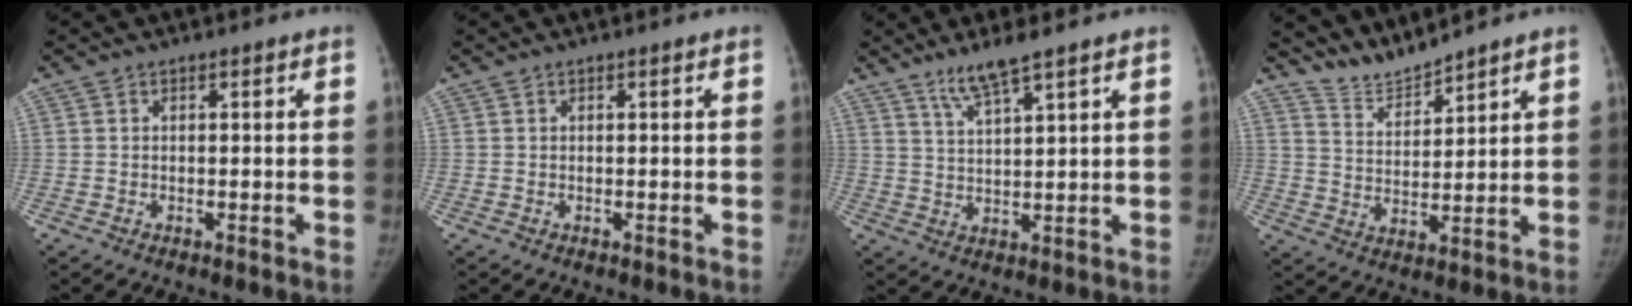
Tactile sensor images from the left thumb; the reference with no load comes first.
{"total": 0.0}
{"total": 5.9, "force": [4.5, 0.2, 3.8], "torque": [-0.076, -0.028, 0.091]}
{"total": 5.6, "force": [5.6, -0.1, 0.0], "torque": [0.004, -0.043, 0.123]}